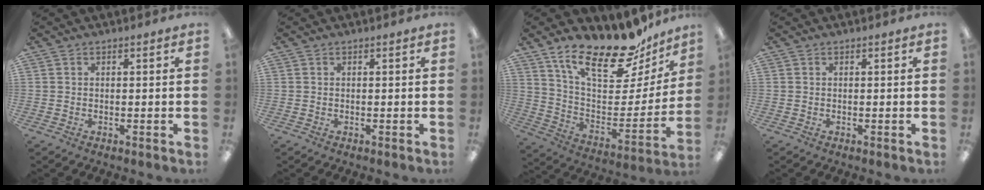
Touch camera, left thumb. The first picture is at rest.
{"total": 0.0}
{"total": 23.0, "force": [17.7, 7.7, 12.5], "torque": [-0.191, -0.128, 0.302]}
{"total": 0.0}